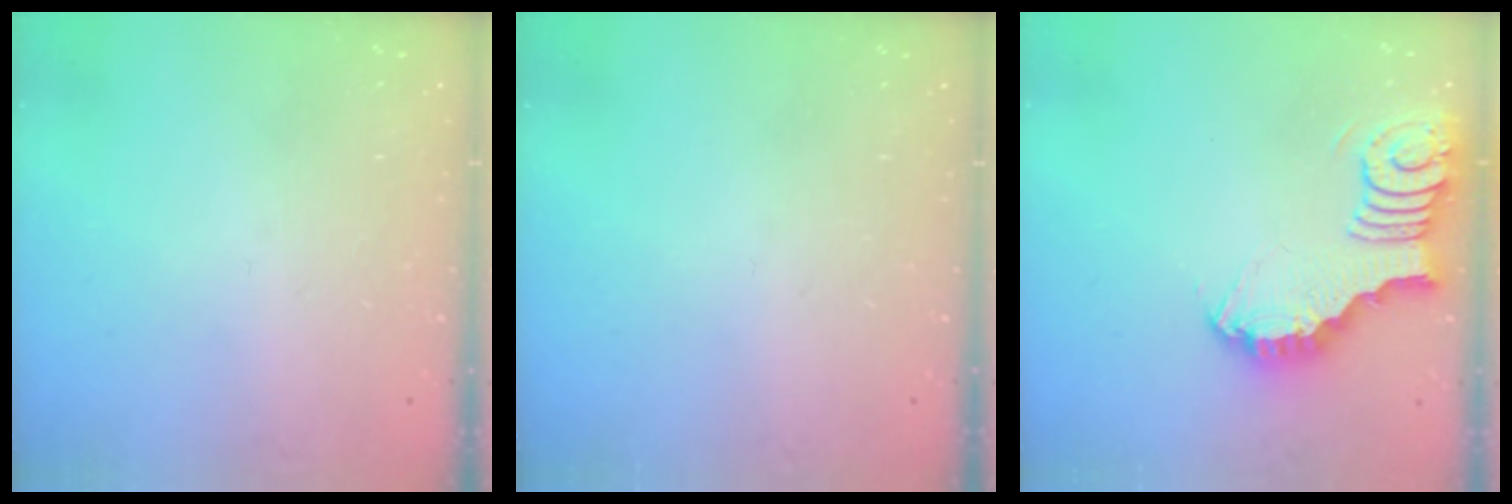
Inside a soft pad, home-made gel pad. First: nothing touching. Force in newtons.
{"total": 0.0}
{"total": 4.9, "press": 4.8, "slide": 0.3}